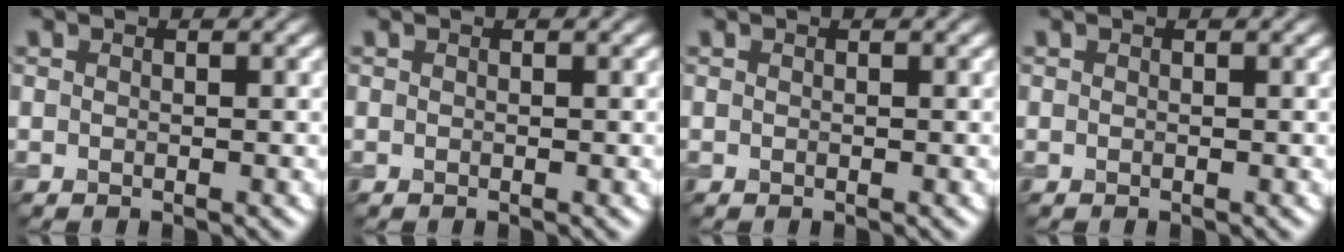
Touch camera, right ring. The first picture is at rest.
{"total": 0.0}
{"total": 0.0}
{"total": 0.0}